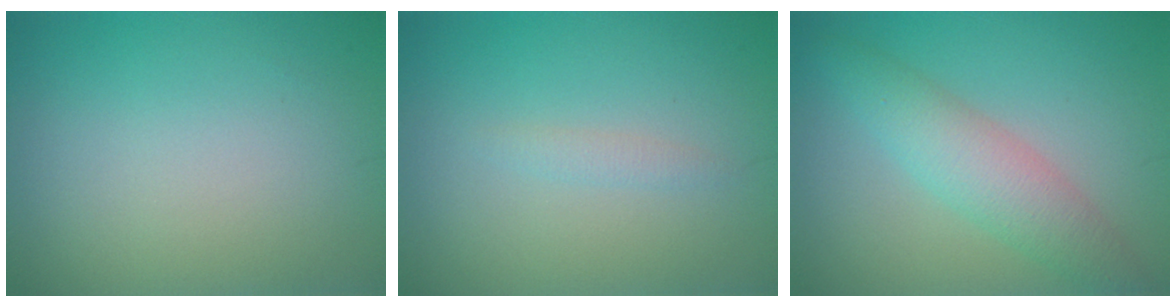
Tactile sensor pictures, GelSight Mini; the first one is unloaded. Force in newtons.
{"total": 0.9, "press": 0.9, "slide": 0.0}
{"total": 4.3, "press": 4.2, "slide": 0.1}